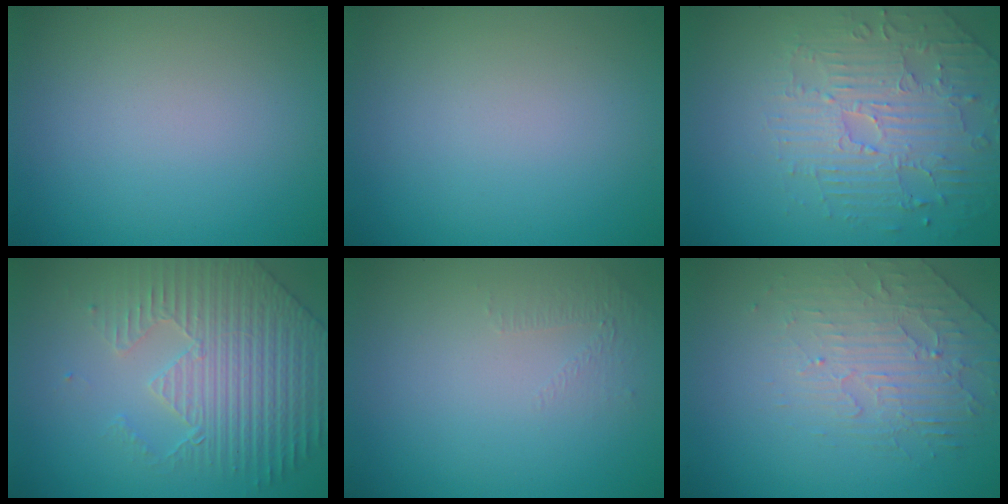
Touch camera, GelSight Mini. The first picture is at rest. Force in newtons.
{"total": 0.0}
{"total": 4.6, "press": 3.9, "slide": 2.3}
{"total": 4.7, "press": 4.6, "slide": 1.1}
{"total": 0.9, "press": 0.4, "slide": 0.8}
{"total": 2.5, "press": 1.8, "slide": 1.6}